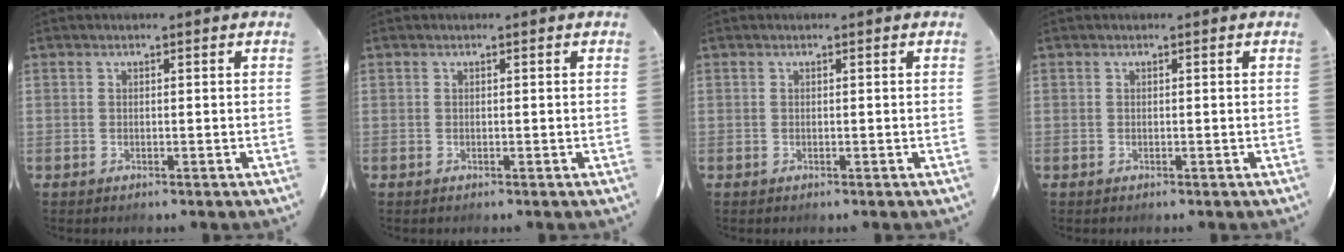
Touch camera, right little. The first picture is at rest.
{"total": 0.0}
{"total": 0.0}
{"total": 0.0}